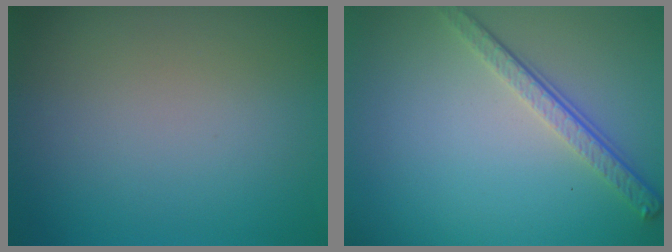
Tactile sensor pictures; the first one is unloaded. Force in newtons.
{"total": 3.8, "press": 2.7, "slide": 2.6}